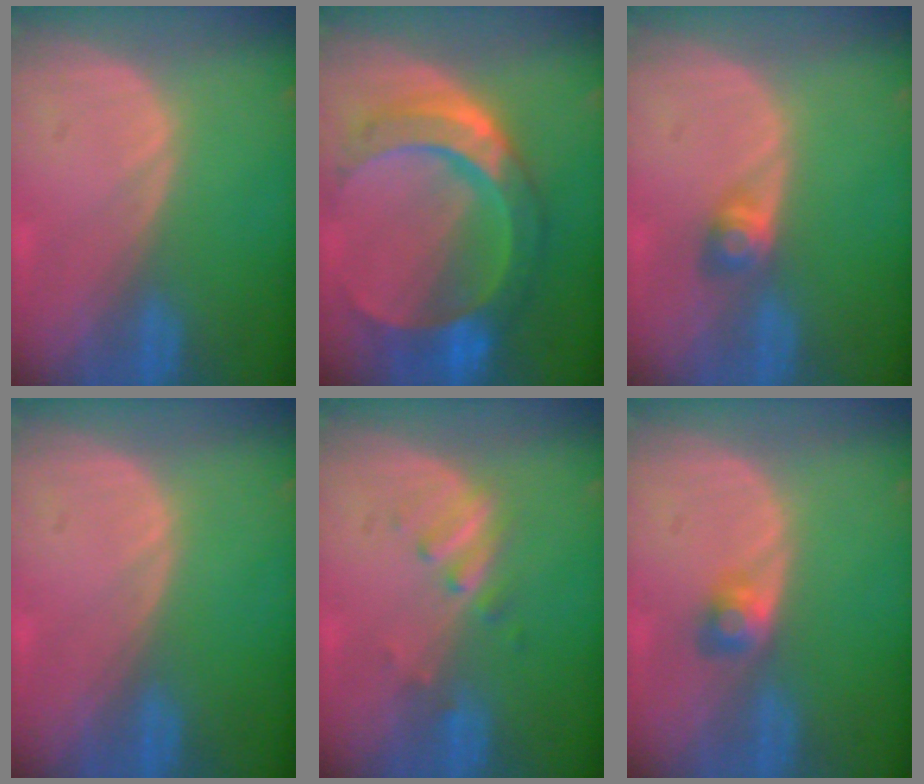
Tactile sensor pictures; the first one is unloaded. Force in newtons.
{"total": 11.1, "press": 11.0, "slide": 1.1}
{"total": 2.7, "press": 2.5, "slide": 1.1}
{"total": 0.0}
{"total": 2.7, "press": 2.7, "slide": 0.5}
{"total": 2.5, "press": 2.3, "slide": 0.9}